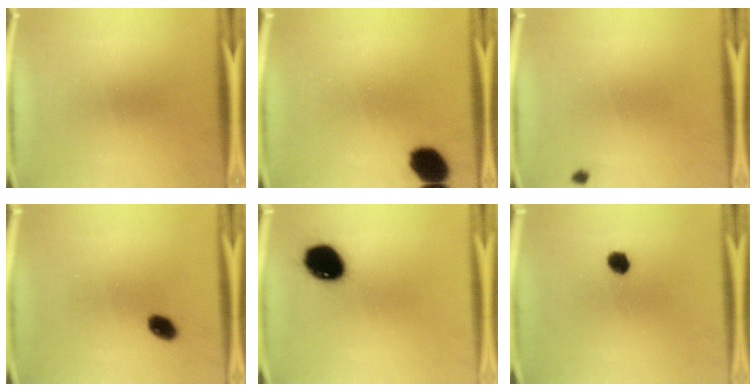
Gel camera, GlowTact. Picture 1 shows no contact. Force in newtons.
{"total": 8.5}
{"total": 0.7}
{"total": 3.5}
{"total": 12.9}
{"total": 3.3}